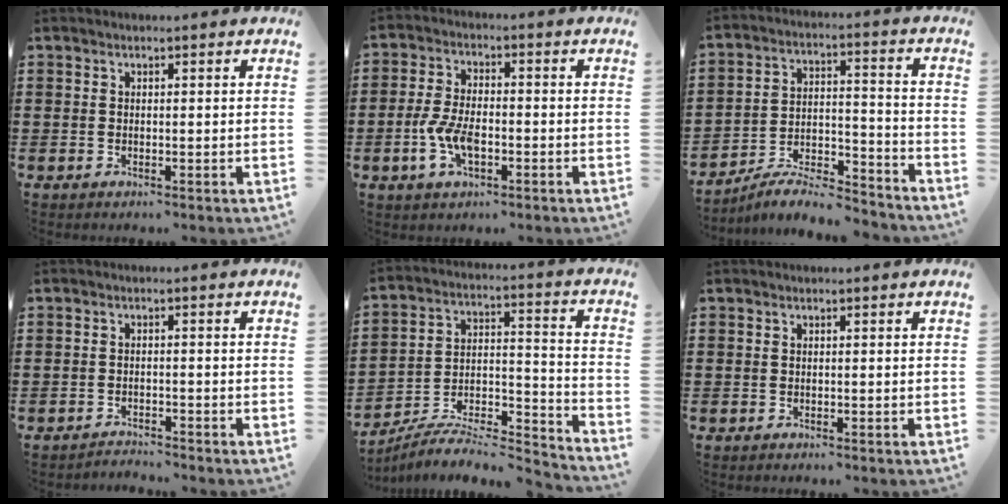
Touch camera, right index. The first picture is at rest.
{"total": 6.2, "force": [-1.9, 3.0, 5.1], "torque": [-0.121, -0.004, -0.040]}
{"total": 7.7, "force": [-7.0, 1.4, 2.8], "torque": [-0.046, 0.014, -0.134]}
{"total": 1.9, "force": [-1.9, -0.1, -0.1], "torque": [-0.003, 0.002, -0.042]}
{"total": 6.5, "force": [-6.0, 1.2, 2.2], "torque": [-0.033, 0.003, -0.119]}
{"total": 0.0}